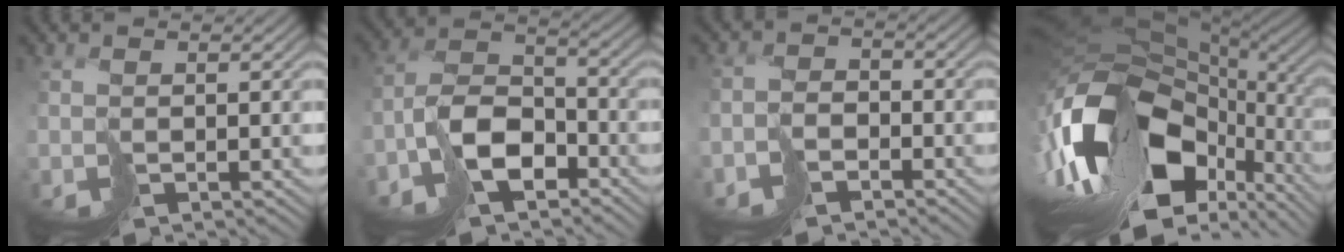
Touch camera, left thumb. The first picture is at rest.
{"total": 7.9, "force": [-5.1, 3.8, 4.6], "torque": [-0.082, 0.006, -0.110]}
{"total": 3.5, "force": [-3.1, 1.4, 0.5], "torque": [-0.001, 0.005, -0.066]}
{"total": 18.8, "force": [-5.5, 10.1, 14.9], "torque": [-0.300, -0.015, -0.062]}